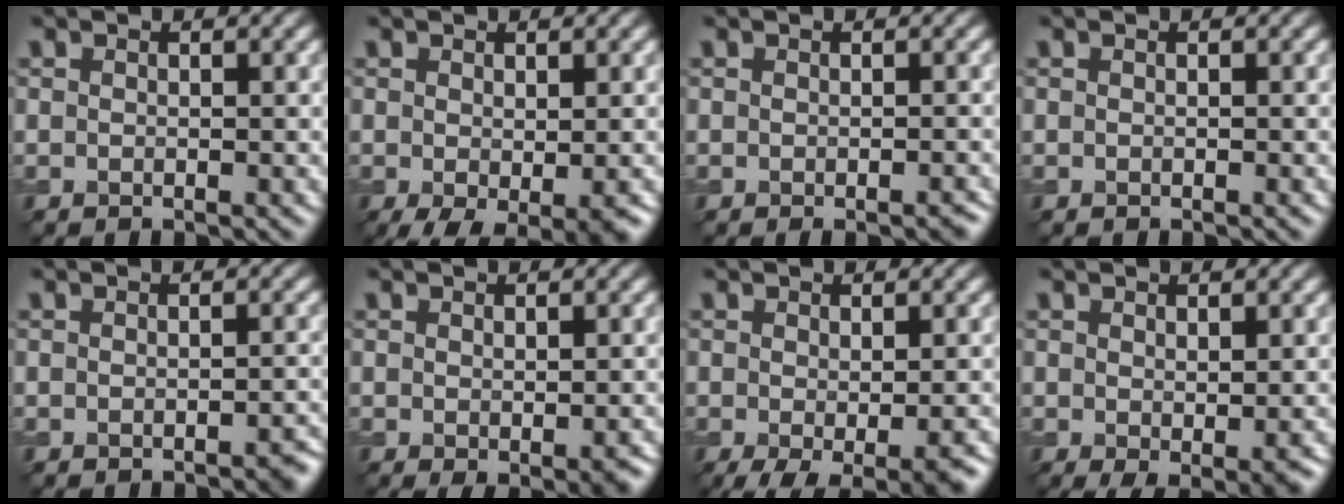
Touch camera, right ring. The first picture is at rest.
{"total": 3.5, "force": [-1.4, 1.3, 2.9], "torque": [-0.046, -0.011, -0.017]}
{"total": 1.2, "force": [-0.7, 0.2, 1.0], "torque": [-0.010, -0.002, -0.008]}
{"total": 0.0}
{"total": 1.3, "force": [-1.0, 0.3, 0.8], "torque": [-0.007, 0.000, -0.010]}
{"total": 1.8, "force": [-0.5, 0.7, 1.6], "torque": [-0.023, -0.009, -0.001]}
{"total": 3.9, "force": [-1.8, 1.0, 3.3], "torque": [-0.050, -0.009, -0.025]}
{"total": 1.8, "force": [-0.1, 0.6, 1.7], "torque": [-0.029, -0.006, 0.002]}